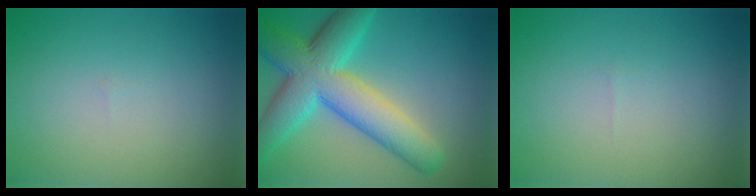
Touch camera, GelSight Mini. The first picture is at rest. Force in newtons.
{"total": 10.0, "press": 10.0, "slide": 0.3}
{"total": 0.0}